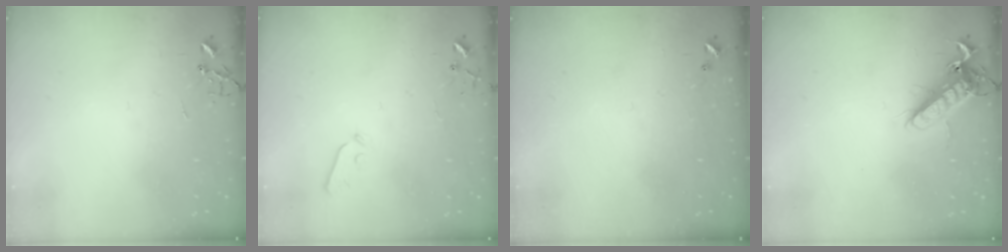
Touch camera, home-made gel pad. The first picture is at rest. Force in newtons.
{"total": 3.6, "press": 3.6, "slide": 0.6}
{"total": 0.0}
{"total": 12.9, "press": 12.8, "slide": 1.7}